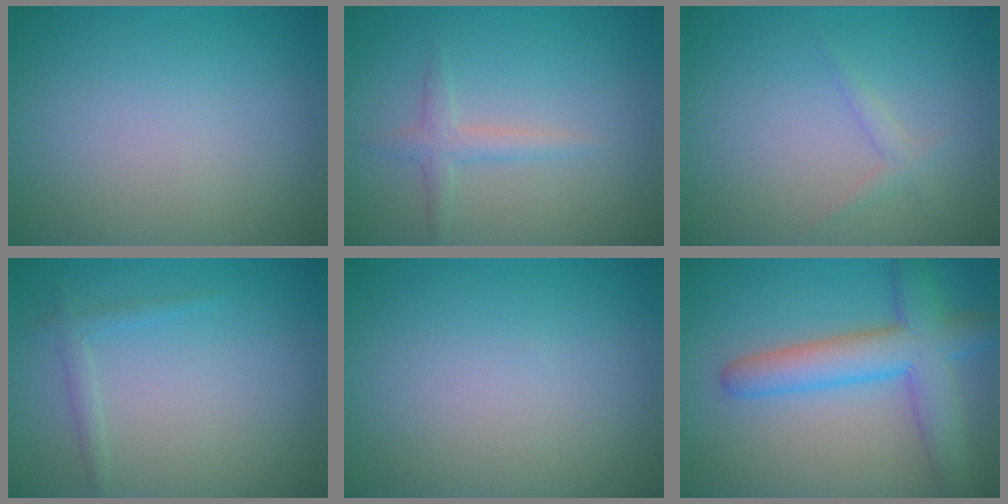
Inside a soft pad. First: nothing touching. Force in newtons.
{"total": 1.7, "press": 1.7, "slide": 0.1}
{"total": 1.1, "press": 1.1, "slide": 0.1}
{"total": 1.2, "press": 1.2, "slide": 0.0}
{"total": 0.0}
{"total": 6.4, "press": 6.4, "slide": 0.2}